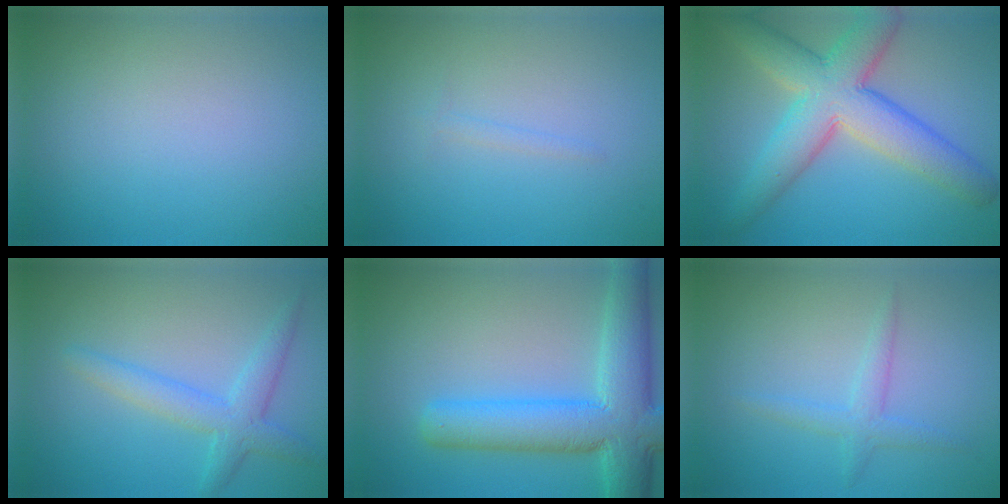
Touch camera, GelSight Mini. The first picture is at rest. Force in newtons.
{"total": 0.7, "press": 0.7, "slide": 0.1}
{"total": 8.9, "press": 8.9, "slide": 0.3}
{"total": 3.4, "press": 3.4, "slide": 0.2}
{"total": 9.0, "press": 9.0, "slide": 0.3}
{"total": 1.9, "press": 1.9, "slide": 0.1}